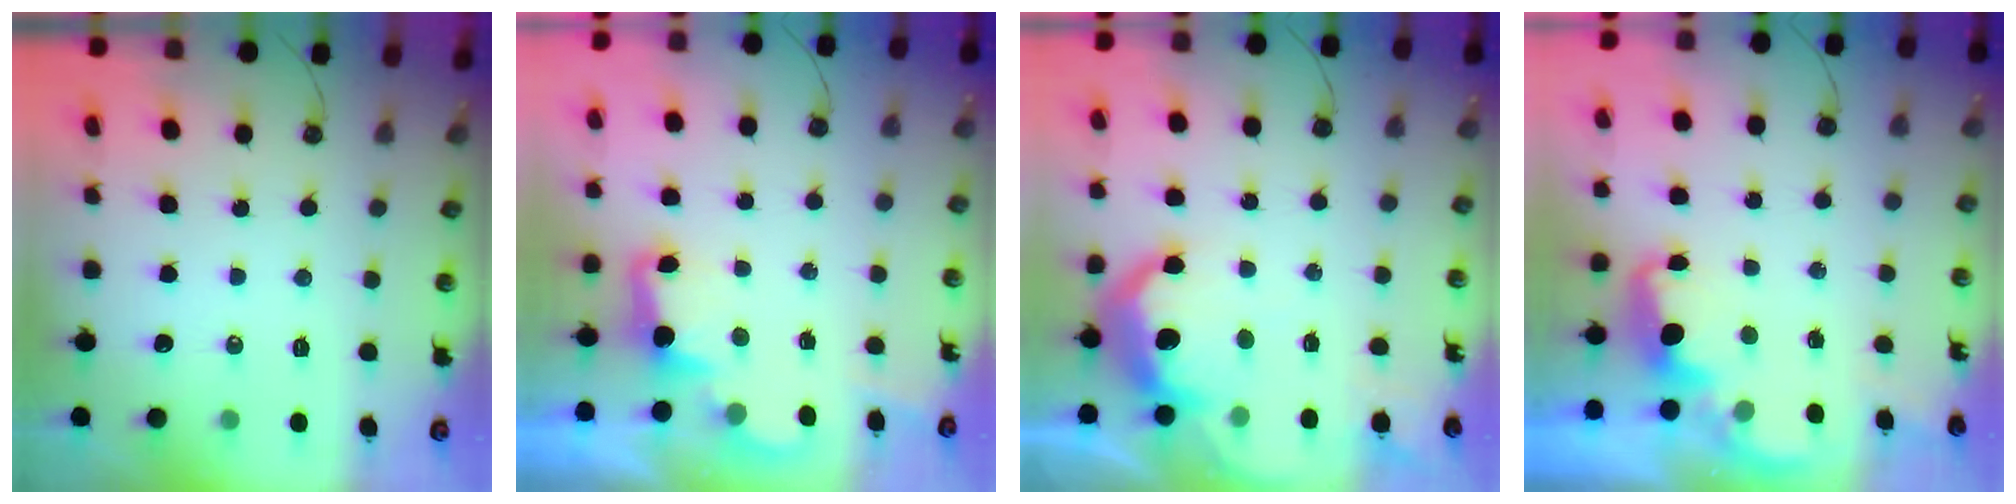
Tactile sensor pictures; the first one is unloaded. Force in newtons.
{"total": 3.4, "press": 3.3, "slide": 0.7}
{"total": 13.9, "press": 13.9, "slide": 0.7}
{"total": 2.2, "press": 2.1, "slide": 0.6}